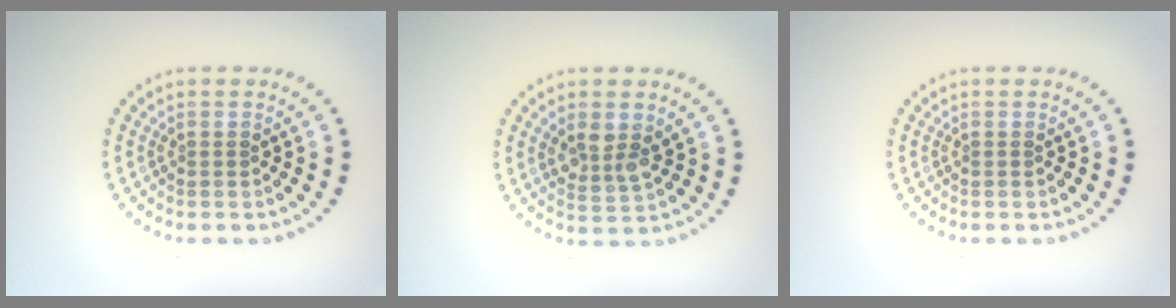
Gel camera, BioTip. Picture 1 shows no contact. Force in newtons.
{"total": 2.8, "press": 2.6, "slide": 1.1}
{"total": 0.0}